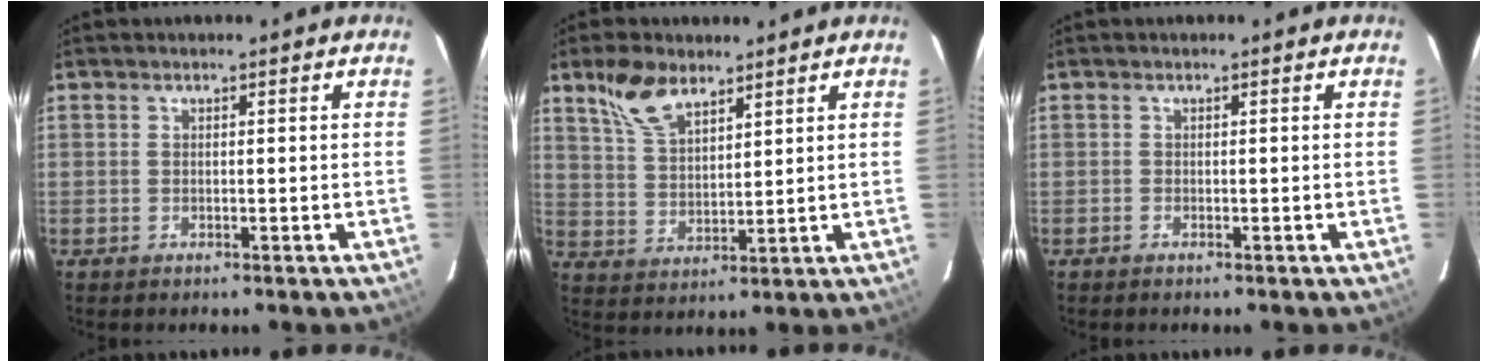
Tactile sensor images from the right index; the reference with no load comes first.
{"total": 8.6, "force": [5.9, 4.0, 4.7], "torque": [-0.092, 0.016, 0.121]}
{"total": 0.0}